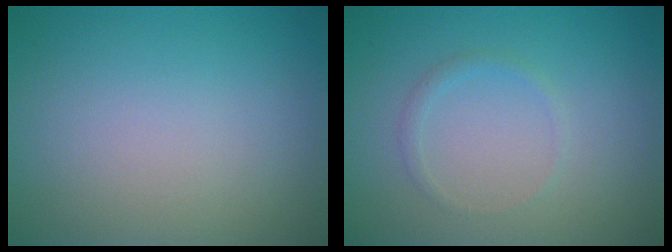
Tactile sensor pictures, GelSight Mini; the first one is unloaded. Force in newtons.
{"total": 0.9, "press": 0.9, "slide": 0.1}